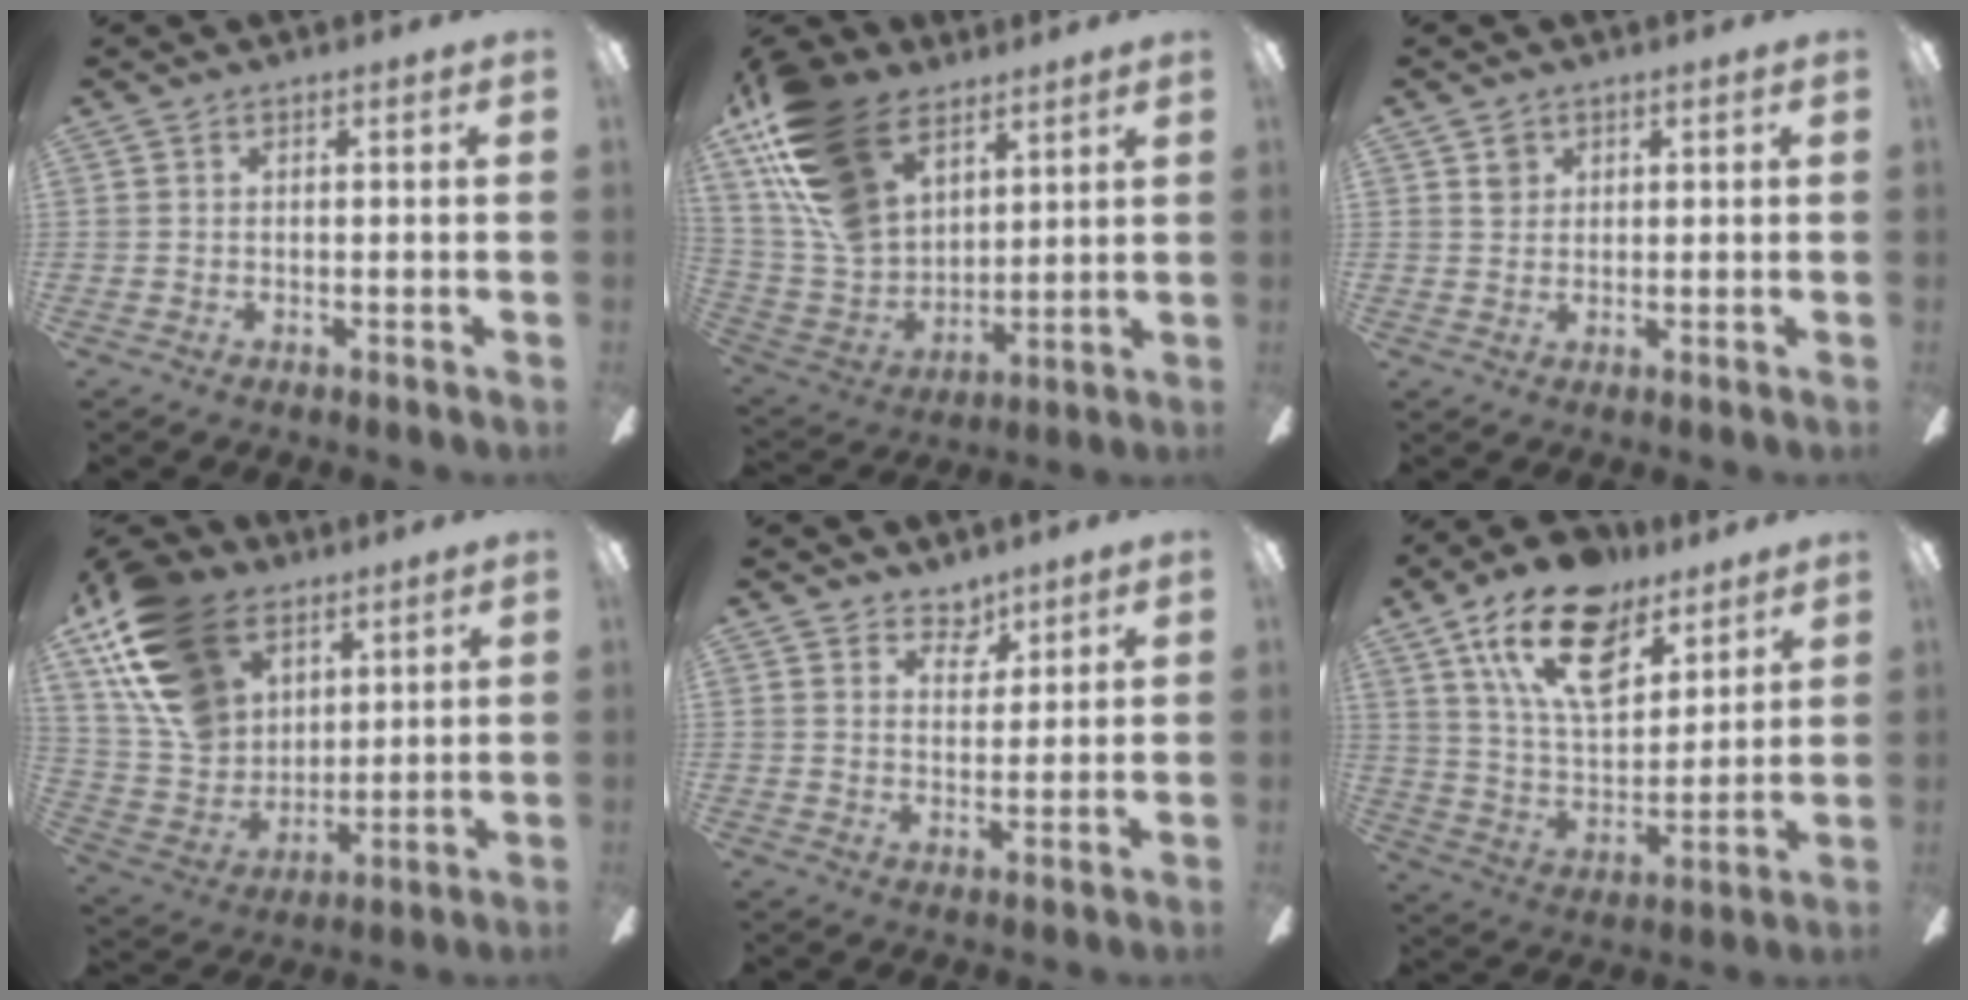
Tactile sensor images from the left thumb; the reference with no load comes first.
{"total": 21.5, "force": [12.0, 13.2, 12.0], "torque": [-0.274, -0.047, 0.226]}
{"total": 2.6, "force": [1.5, 1.9, 0.8], "torque": [-0.002, -0.006, 0.026]}
{"total": 20.5, "force": [11.0, 13.8, 10.5], "torque": [-0.223, -0.038, 0.211]}
{"total": 4.6, "force": [3.8, 2.6, 0.7], "torque": [-0.004, -0.022, 0.066]}
{"total": 19.6, "force": [11.4, 10.4, 12.1], "torque": [-0.209, -0.045, 0.204]}